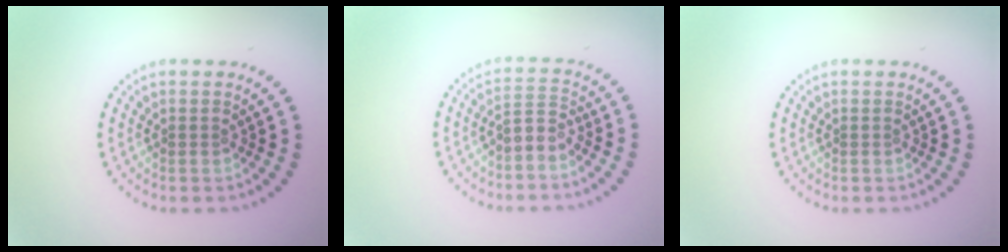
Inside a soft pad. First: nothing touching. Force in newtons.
{"total": 2.1, "press": 1.6, "slide": 1.3}
{"total": 0.0}